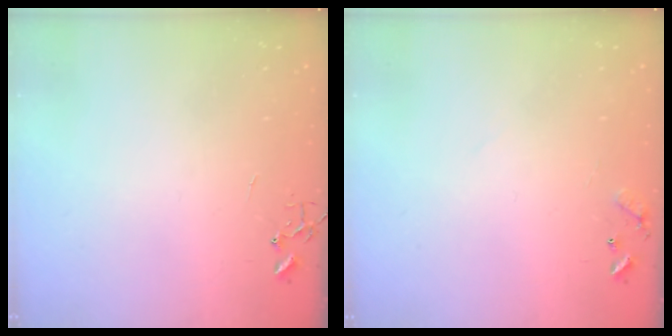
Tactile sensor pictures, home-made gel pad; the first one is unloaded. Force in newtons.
{"total": 7.2, "press": 7.2, "slide": 0.5}